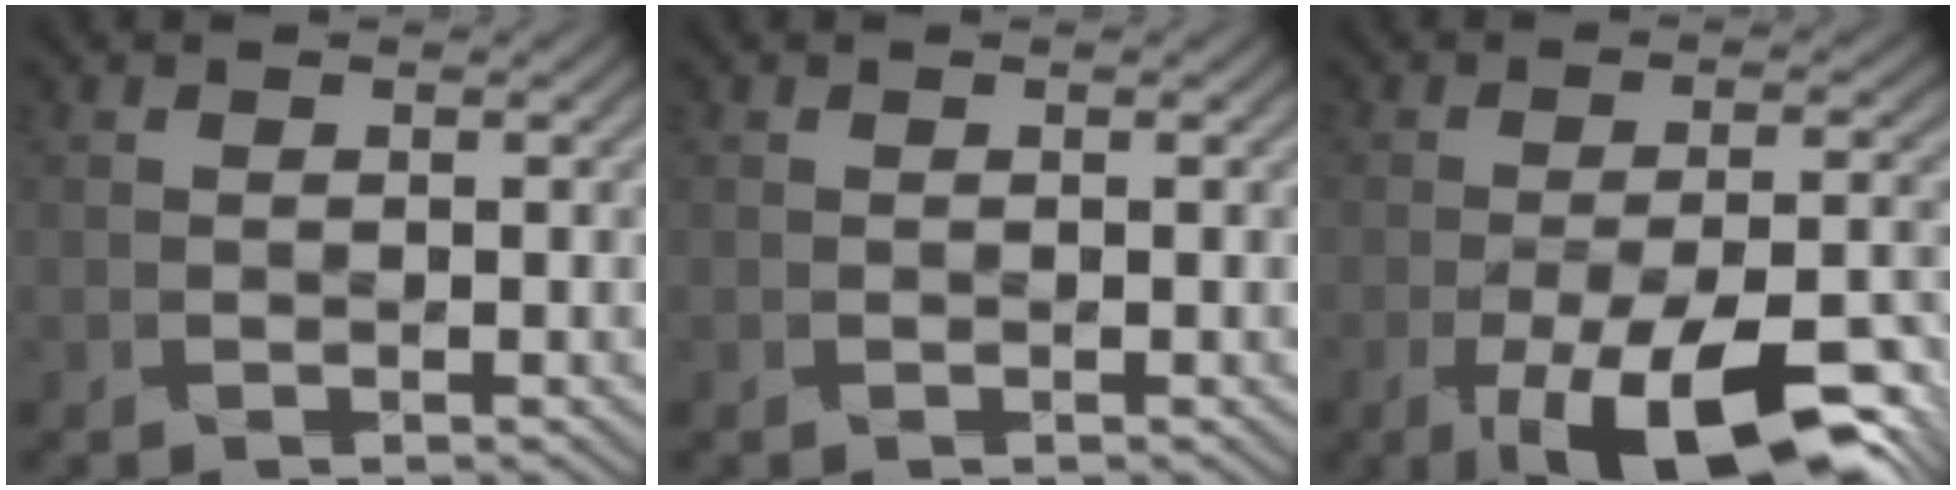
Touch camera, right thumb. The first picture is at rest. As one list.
[{"total": 0.0}, {"total": 15.0, "force": [-8.1, 5.2, 11.5], "torque": [-0.193, -0.014, -0.112]}]